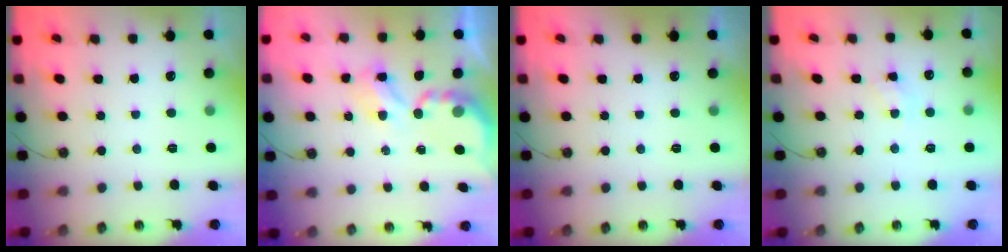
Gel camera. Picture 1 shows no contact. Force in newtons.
{"total": 3.9, "press": 3.9, "slide": 0.2}
{"total": 0.0}
{"total": 3.3, "press": 3.2, "slide": 0.5}